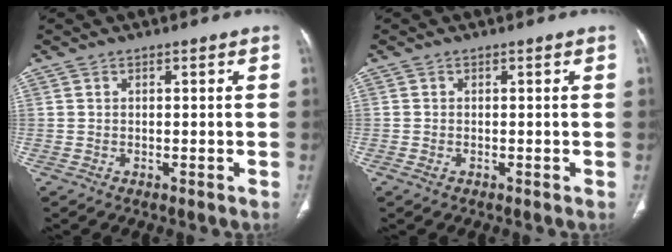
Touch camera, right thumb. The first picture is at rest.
{"total": 0.8, "force": [-0.4, 0.5, 0.5], "torque": [-0.015, 0.002, -0.006]}